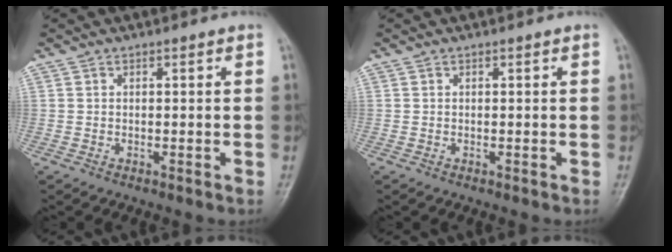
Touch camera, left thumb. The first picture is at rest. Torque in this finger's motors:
{"motor_torque": [0.00, 0.00, 0.00, 0.00, 0.00]}